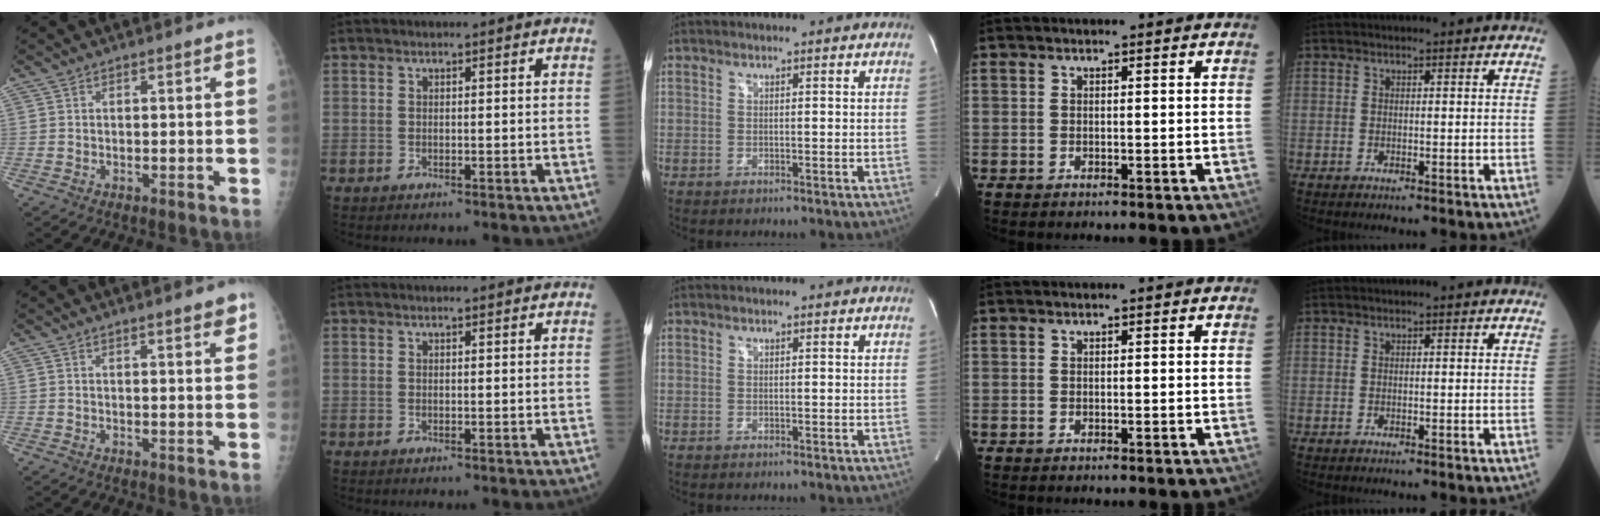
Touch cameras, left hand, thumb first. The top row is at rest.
{"thumb": {"total": 3.7, "force": [2.5, 0.6, 2.6], "torque": [-0.024, -0.010, 0.030]}, "index": {"total": 1.5, "force": [1.4, 0.2, 0.3], "torque": [-0.009, 0.008, 0.016]}}